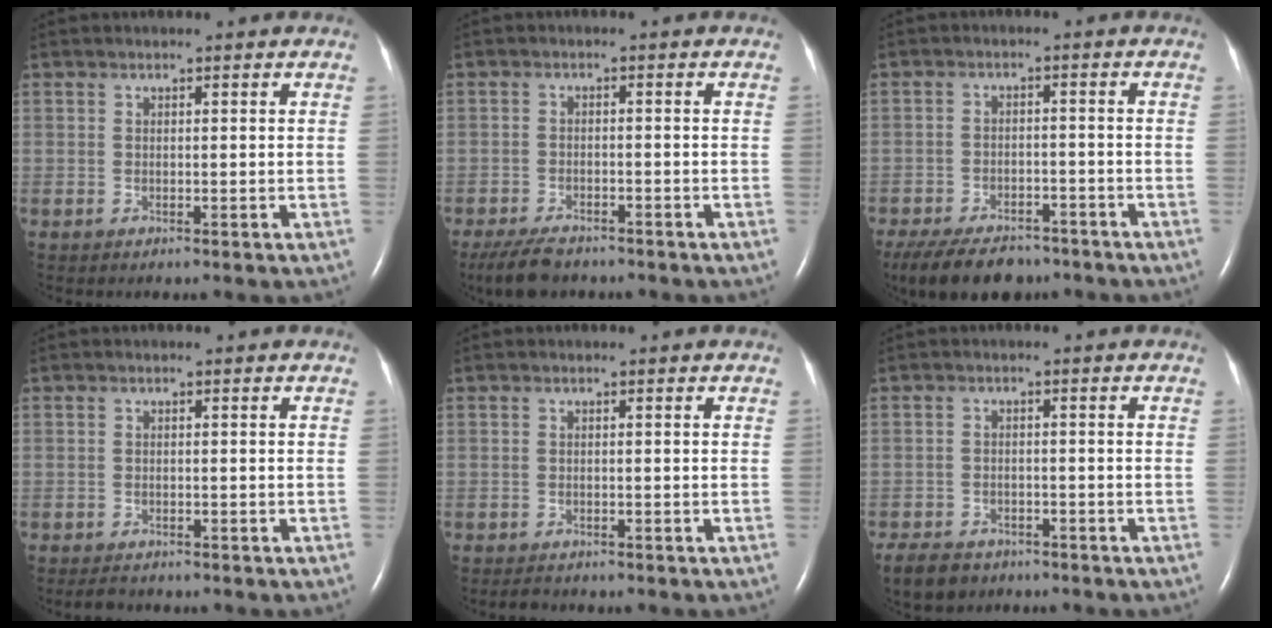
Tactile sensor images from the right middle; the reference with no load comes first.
{"total": 6.1, "force": [-5.0, 2.1, 2.7], "torque": [-0.054, -0.012, -0.083]}
{"total": 11.1, "force": [-8.8, 4.9, 4.7], "torque": [-0.090, -0.010, -0.132]}
{"total": 1.7, "force": [-1.5, 0.7, 0.5], "torque": [-0.016, -0.004, -0.021]}
{"total": 1.3, "force": [-1.2, 0.5, 0.2], "torque": [-0.011, -0.004, -0.017]}
{"total": 5.7, "force": [-4.4, 3.3, 1.2], "torque": [-0.024, -0.003, -0.072]}